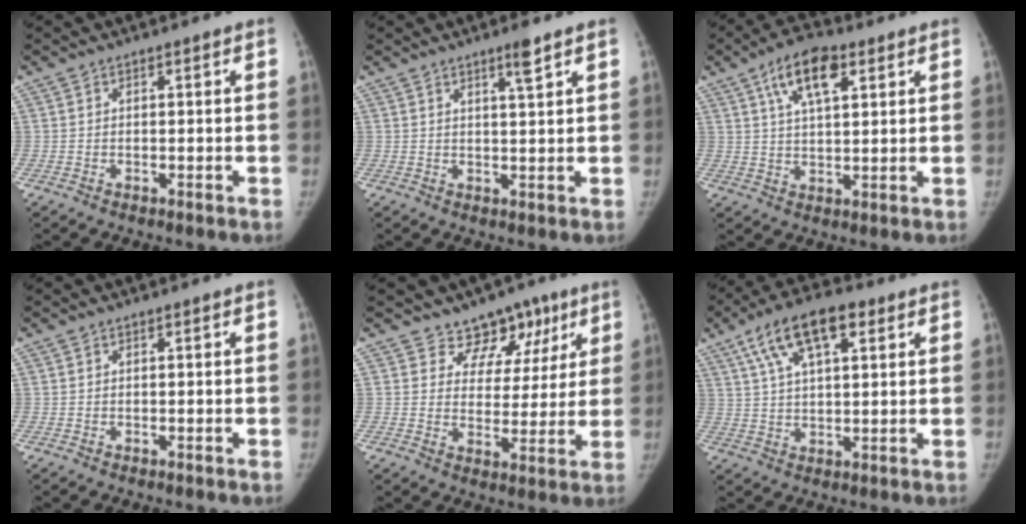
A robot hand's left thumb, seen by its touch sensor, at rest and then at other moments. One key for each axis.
{"total": 3.4, "fx": 2.2, "fy": 0.0, "fz": 2.5, "tx": -0.043, "ty": -0.017, "tz": 0.039}
{"total": 10.4, "fx": 5.0, "fy": 4.5, "fz": 8.0, "tx": -0.130, "ty": -0.006, "tz": 0.086}
{"total": 0.0}
{"total": 10.0, "fx": 6.8, "fy": 7.0, "fz": 2.1, "tx": 0.022, "ty": -0.030, "tz": 0.091}
{"total": 13.6, "fx": 6.5, "fy": 6.0, "fz": 10.3, "tx": -0.168, "ty": 0.005, "tz": 0.111}